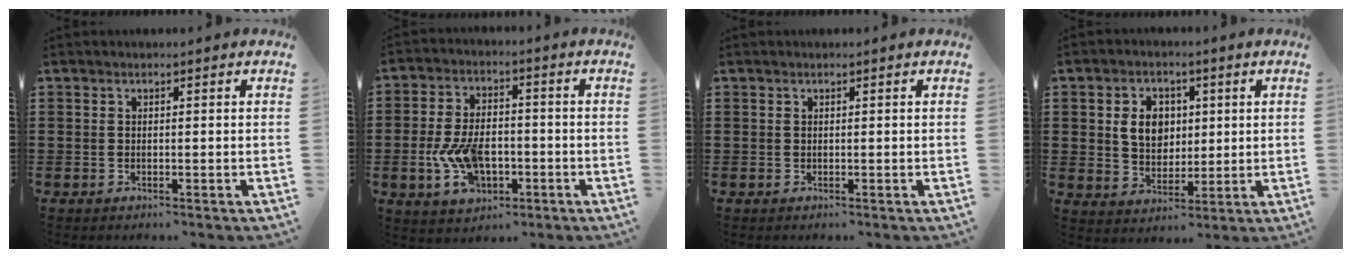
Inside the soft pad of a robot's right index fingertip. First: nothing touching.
{"total": 8.5, "force": [-2.4, 5.2, 6.3], "torque": [-0.150, 0.003, -0.047]}
{"total": 0.0}
{"total": 6.4, "force": [1.2, 5.0, 3.8], "torque": [-0.083, 0.014, 0.018]}